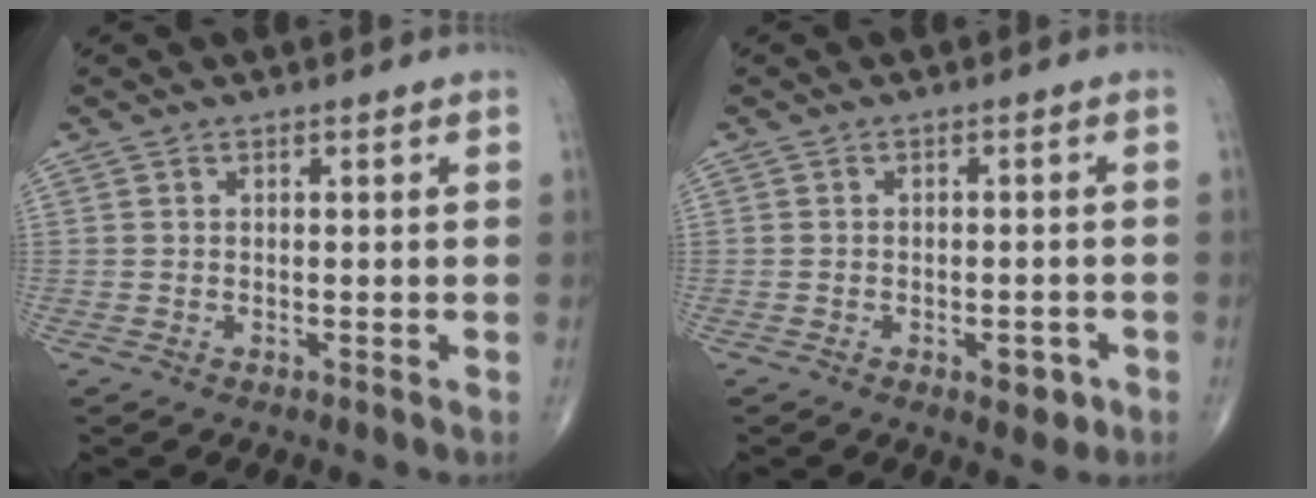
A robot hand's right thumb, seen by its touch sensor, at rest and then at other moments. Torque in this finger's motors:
{"motor_torque": [0.42, 0.42, -0.09, -0.08, 0.14]}